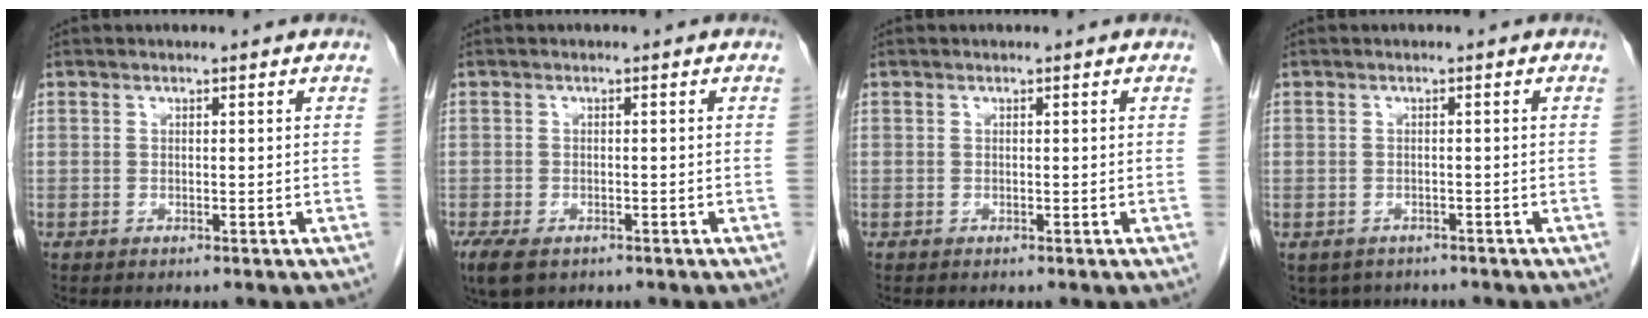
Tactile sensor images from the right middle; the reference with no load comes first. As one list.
[{"total": 5.3, "force": [-3.3, 2.7, 3.0], "torque": [-0.064, -0.013, -0.053]}, {"total": 0.0}, {"total": 4.7, "force": [-3.8, 2.7, 0.9], "torque": [-0.005, 0.002, -0.049]}]